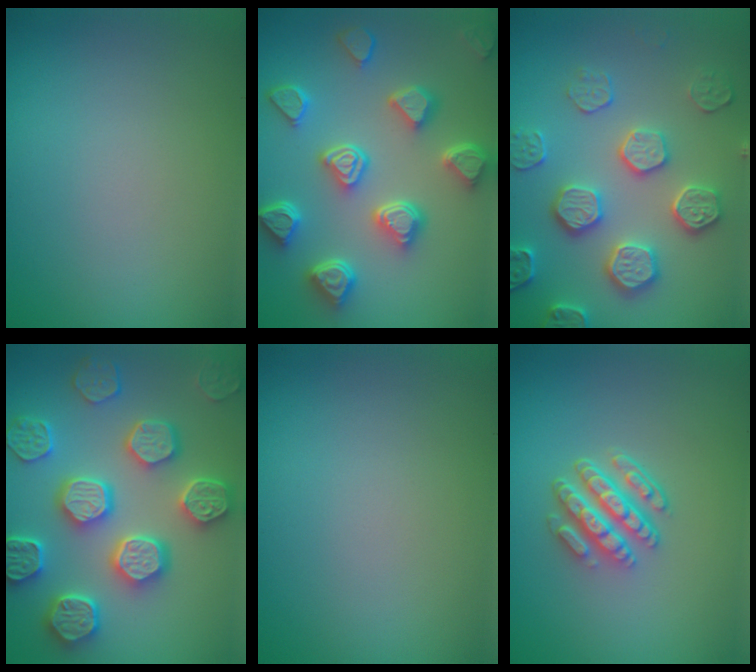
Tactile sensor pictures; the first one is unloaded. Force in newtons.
{"total": 7.0, "press": 5.8, "slide": 4.0}
{"total": 4.9, "press": 4.7, "slide": 1.3}
{"total": 7.4, "press": 6.6, "slide": 3.4}
{"total": 0.0}
{"total": 4.6, "press": 3.3, "slide": 3.2}